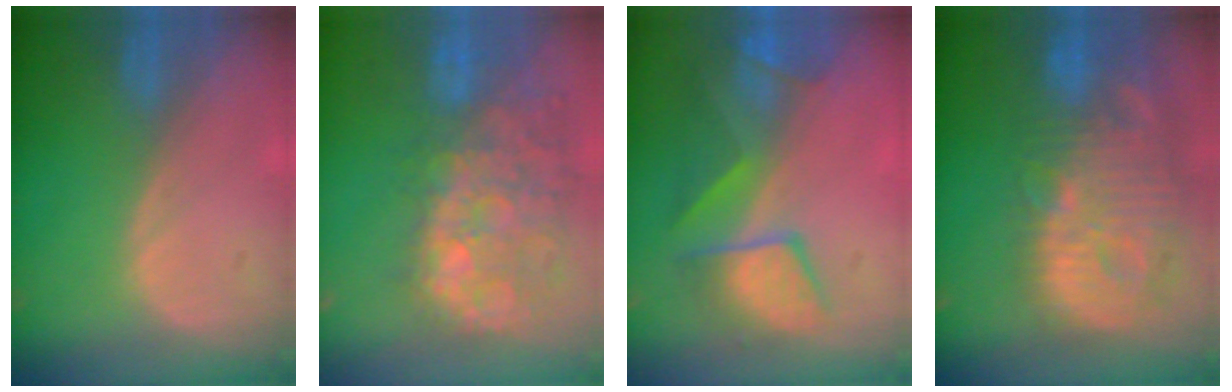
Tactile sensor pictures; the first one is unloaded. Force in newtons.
{"total": 13.2, "press": 11.6, "slide": 6.2}
{"total": 9.7, "press": 8.4, "slide": 4.7}
{"total": 14.3, "press": 12.5, "slide": 6.9}